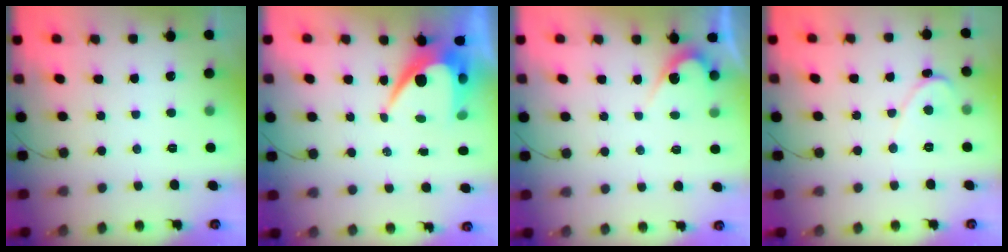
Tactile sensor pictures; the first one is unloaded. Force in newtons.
{"total": 9.4, "press": 9.4, "slide": 0.8}
{"total": 3.8, "press": 3.8, "slide": 0.2}
{"total": 1.4, "press": 1.3, "slide": 0.1}